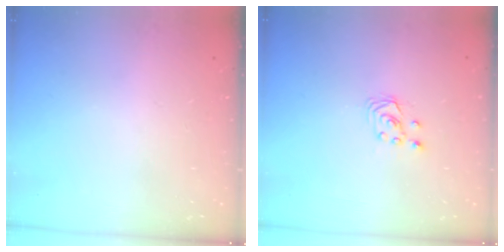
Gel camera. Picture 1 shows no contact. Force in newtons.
{"total": 2.6, "press": 2.6, "slide": 0.3}